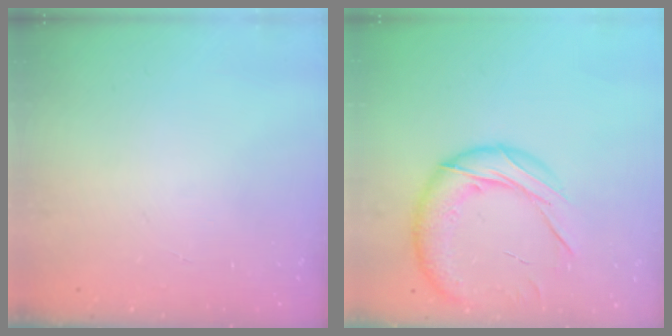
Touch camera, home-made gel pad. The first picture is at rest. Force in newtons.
{"total": 18.1, "press": 17.9, "slide": 2.8}